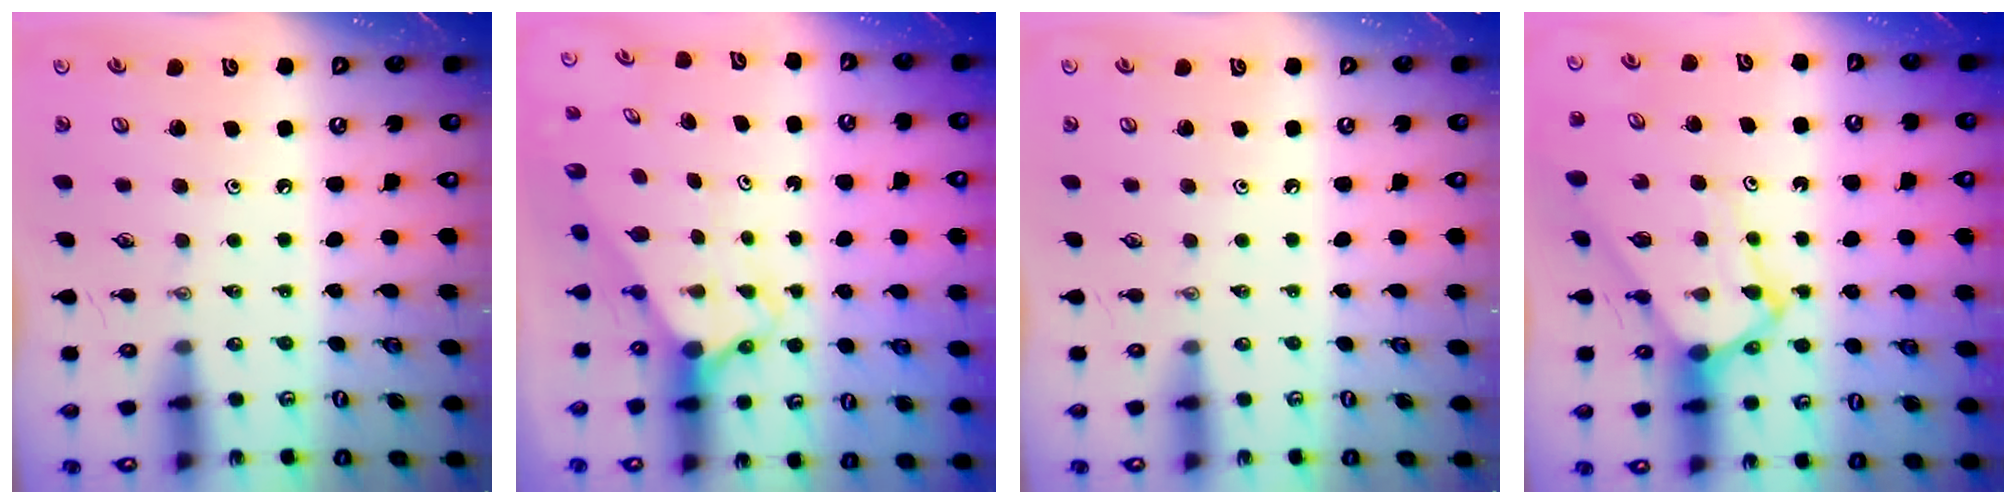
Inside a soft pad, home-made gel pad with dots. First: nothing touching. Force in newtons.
{"total": 2.9, "press": 2.9, "slide": 0.2}
{"total": 0.0}
{"total": 6.7, "press": 6.7, "slide": 0.7}